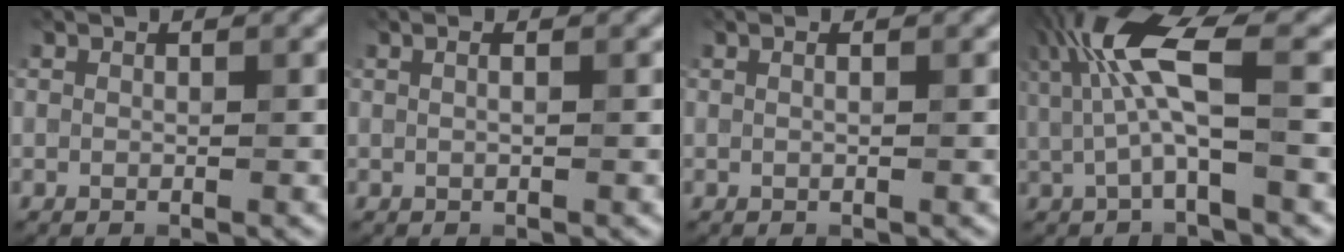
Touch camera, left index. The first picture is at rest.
{"total": 1.4, "force": [0.6, 0.7, 1.1], "torque": [-0.002, 0.003, -0.007]}
{"total": 0.7, "force": [0.3, 0.3, 0.6], "torque": [-0.004, -0.008, 0.000]}
{"total": 7.3, "force": [1.5, 1.9, 6.8], "torque": [-0.149, 0.006, 0.024]}